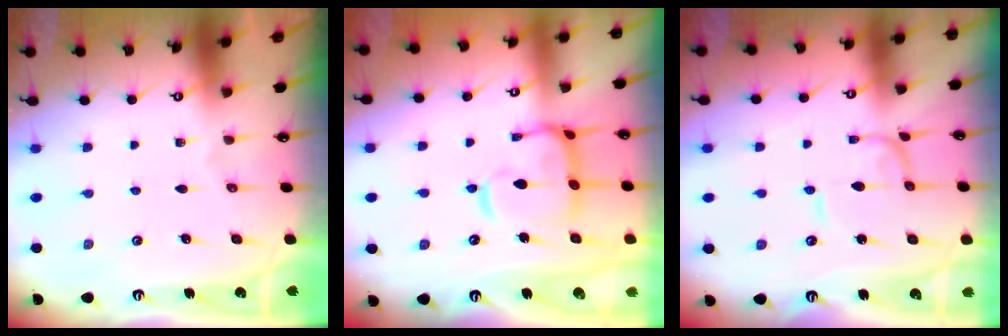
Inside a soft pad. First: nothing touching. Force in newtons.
{"total": 10.0, "press": 9.9, "slide": 1.0}
{"total": 1.0, "press": 1.0, "slide": 0.1}